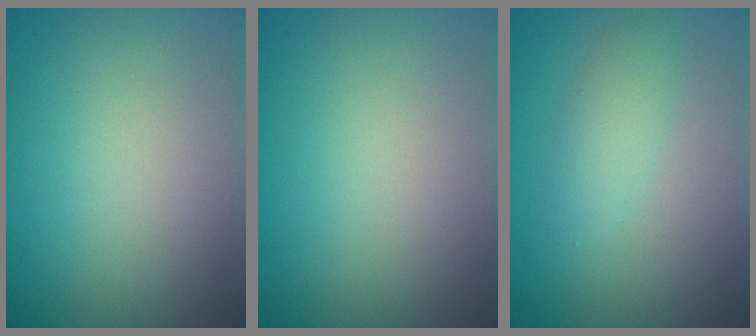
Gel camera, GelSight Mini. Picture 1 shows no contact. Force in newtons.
{"total": 0.0}
{"total": 2.0, "press": 2.0, "slide": 0.1}